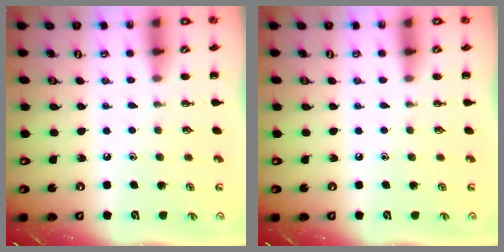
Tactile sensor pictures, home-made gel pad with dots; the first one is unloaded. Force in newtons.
{"total": 0.0}